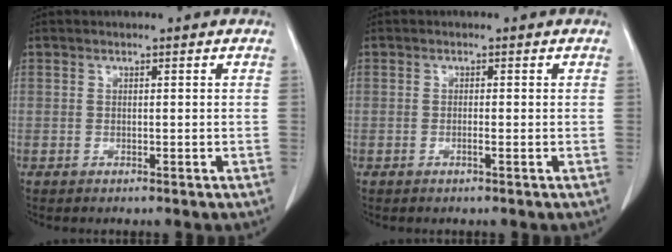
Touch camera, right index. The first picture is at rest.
{"total": 0.8, "force": [-0.4, -0.1, 0.7], "torque": [-0.016, -0.001, -0.006]}